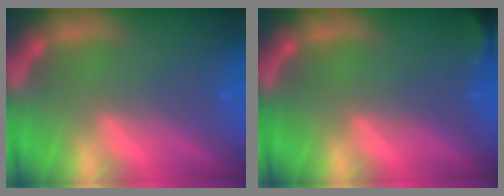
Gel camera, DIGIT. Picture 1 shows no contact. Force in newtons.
{"total": 2.9}